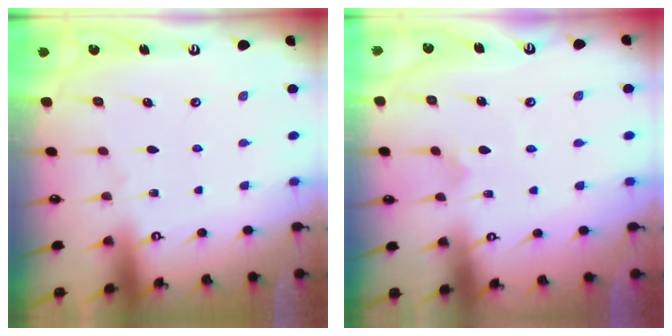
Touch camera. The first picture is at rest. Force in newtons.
{"total": 4.4, "press": 4.3, "slide": 0.4}